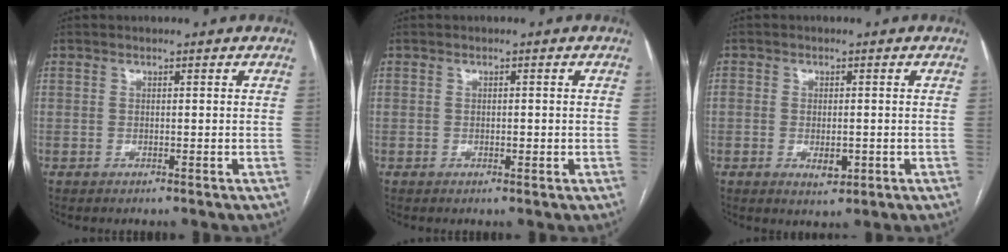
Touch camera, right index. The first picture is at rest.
{"total": 1.2, "force": [-0.2, 0.6, 1.0], "torque": [-0.015, 0.000, -0.001]}
{"total": 4.0, "force": [-1.0, 2.3, 3.2], "torque": [-0.052, -0.002, -0.009]}